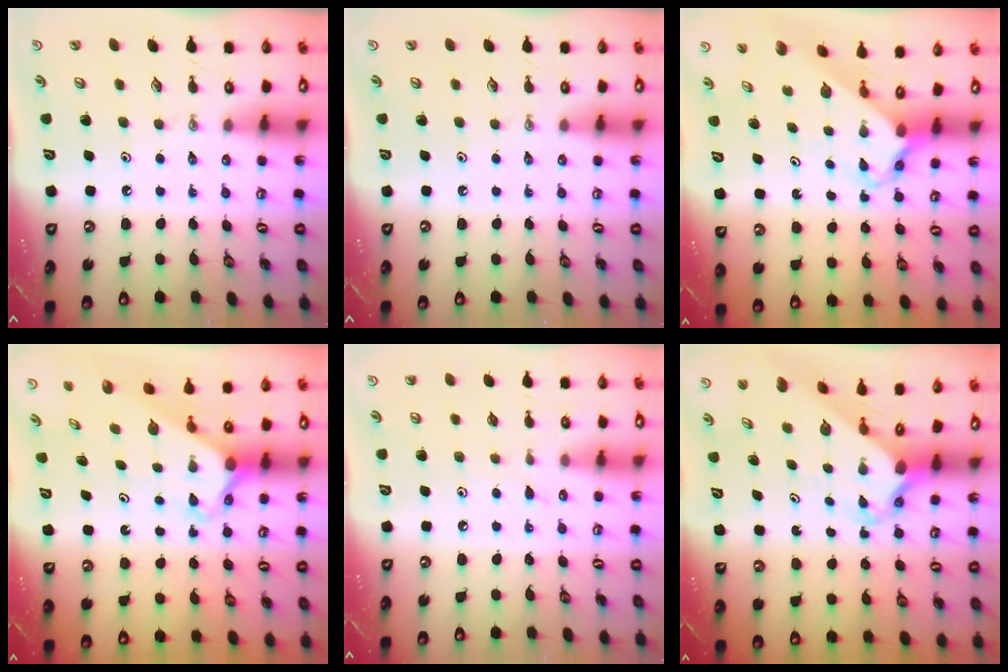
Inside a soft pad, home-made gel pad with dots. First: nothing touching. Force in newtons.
{"total": 0.0}
{"total": 2.3, "press": 2.3, "slide": 0.2}
{"total": 2.5, "press": 2.5, "slide": 0.2}
{"total": 4.0, "press": 4.0, "slide": 0.5}
{"total": 2.6, "press": 2.6, "slide": 0.2}